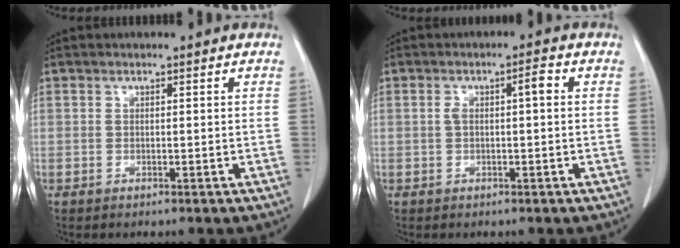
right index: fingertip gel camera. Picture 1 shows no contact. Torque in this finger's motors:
{"motor_torque": [0.20, -0.08, 0.09, 0.03]}